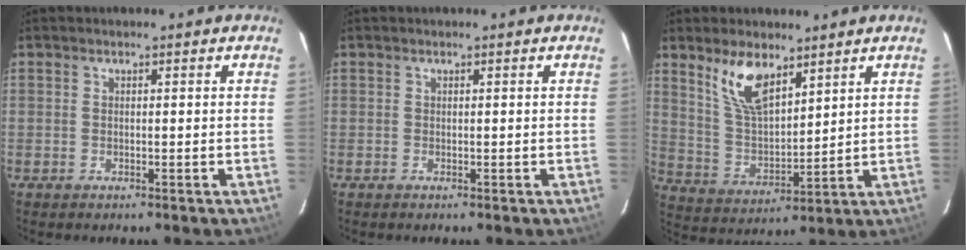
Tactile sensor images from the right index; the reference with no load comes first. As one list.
[{"total": 0.0}, {"total": 10.1, "force": [6.5, 4.1, 6.5], "torque": [-0.125, 0.004, 0.137]}]